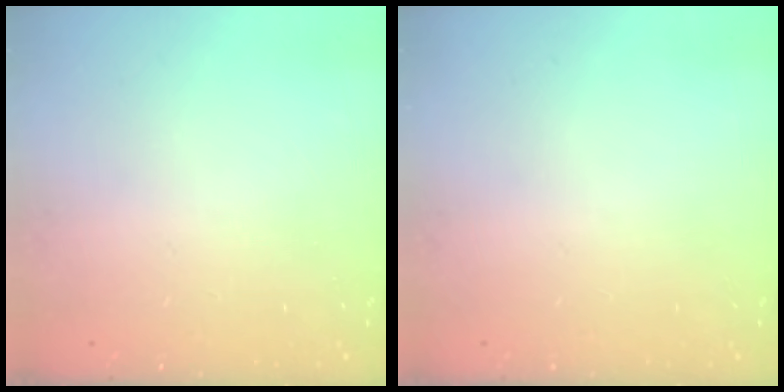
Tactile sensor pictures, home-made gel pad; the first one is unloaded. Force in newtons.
{"total": 0.0}